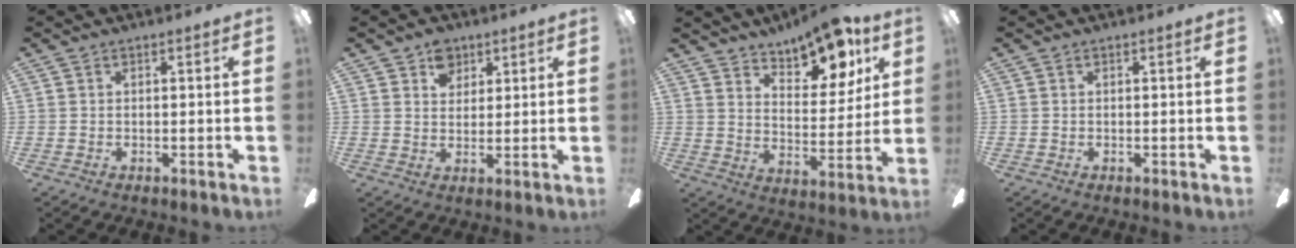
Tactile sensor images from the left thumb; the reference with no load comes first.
{"total": 6.4, "force": [3.8, 4.5, 2.4], "torque": [-0.029, -0.003, 0.066]}
{"total": 13.0, "force": [10.2, 5.1, 6.1], "torque": [-0.080, -0.062, 0.179]}
{"total": 0.0}